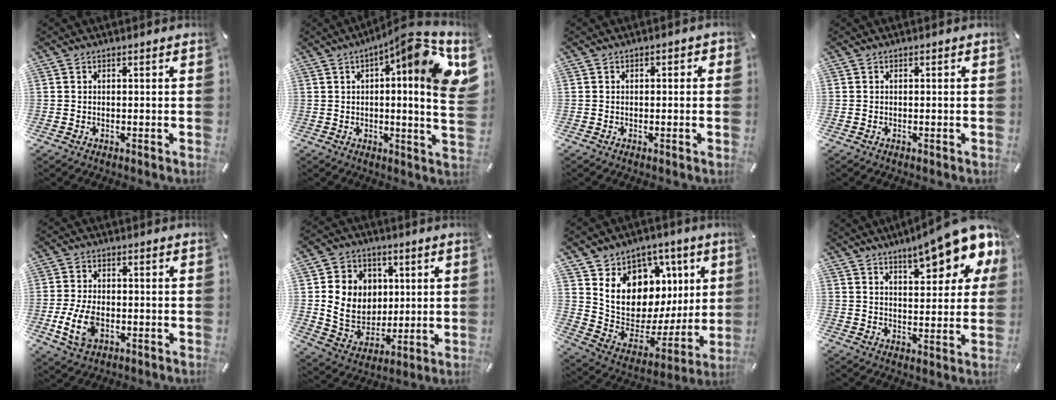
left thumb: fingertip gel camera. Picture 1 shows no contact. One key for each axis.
{"total": 15.3, "fx": 5.7, "fy": 2.3, "fz": 14.0, "tx": -0.190, "ty": -0.048, "tz": 0.078}
{"total": 0.8, "fx": -0.4, "fy": 0.5, "fz": 0.6, "tx": -0.011, "ty": 0.004, "tz": -0.009}
{"total": 0.0}
{"total": 8.3, "fx": -2.4, "fy": 5.2, "fz": 6.0, "tx": -0.132, "ty": 0.004, "tz": -0.040}
{"total": 11.6, "fx": 1.6, "fy": 10.8, "fz": 4.1, "tx": -0.079, "ty": -0.003, "tz": 0.040}
{"total": 13.2, "fx": 4.5, "fy": 11.1, "fz": 5.5, "tx": -0.072, "ty": -0.059, "tz": 0.095}
{"total": 15.0, "fx": 11.1, "fy": 4.8, "fz": 8.9, "tx": -0.123, "ty": -0.070, "tz": 0.186}